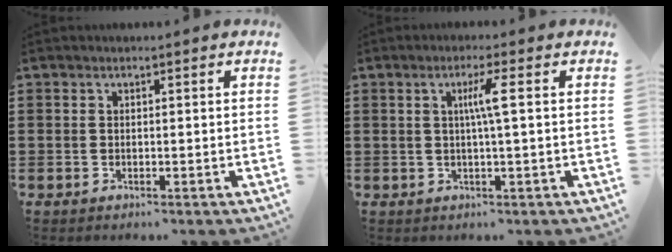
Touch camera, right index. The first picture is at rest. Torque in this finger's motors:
{"motor_torque": [0.55, -0.13, 0.23, 0.04]}